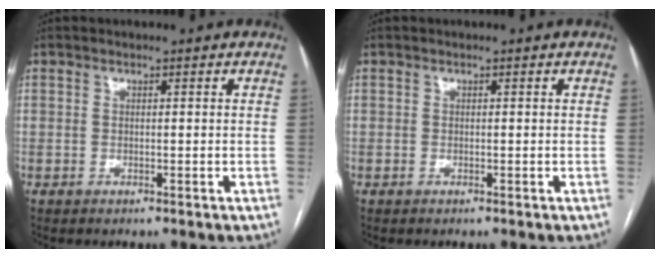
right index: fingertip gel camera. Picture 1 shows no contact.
{"total": 0.0}